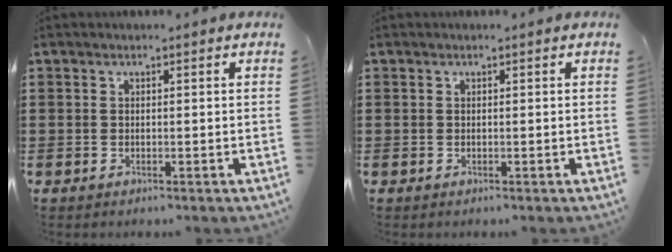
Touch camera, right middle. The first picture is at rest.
{"total": 0.0}